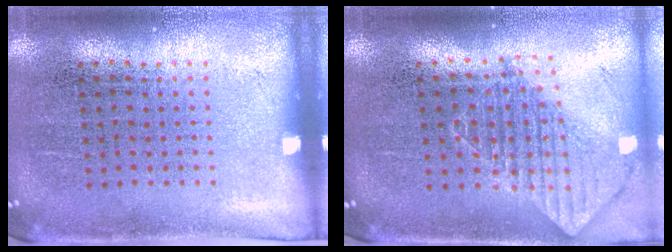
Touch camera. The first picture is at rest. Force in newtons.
{"total": 1.2, "press": 1.1, "slide": 0.6}